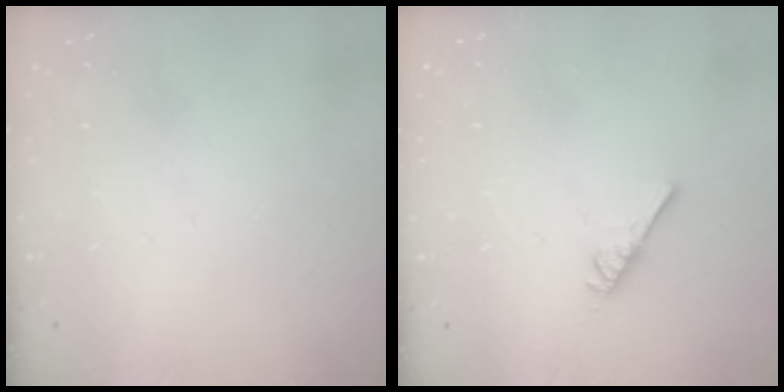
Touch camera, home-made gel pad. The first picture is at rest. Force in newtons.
{"total": 5.0, "press": 4.9, "slide": 0.8}